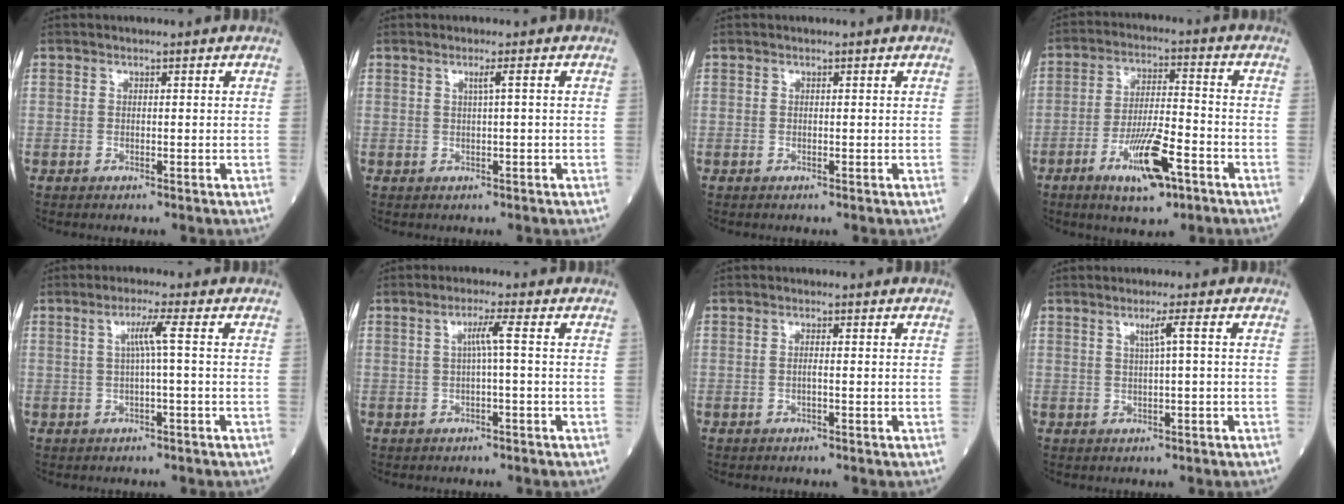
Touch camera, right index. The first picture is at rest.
{"total": 1.2, "force": [0.3, -0.4, 1.1], "torque": [-0.022, -0.001, 0.007]}
{"total": 0.0}
{"total": 10.5, "force": [-5.3, 2.3, 8.8], "torque": [-0.164, -0.006, -0.089]}
{"total": 3.2, "force": [0.4, -0.8, 3.1], "torque": [-0.062, 0.005, 0.007]}
{"total": 2.7, "force": [0.1, -0.6, 2.6], "torque": [-0.048, 0.004, 0.003]}
{"total": 1.0, "force": [-0.1, 0.0, 1.0], "torque": [-0.021, 0.000, -0.003]}
{"total": 2.1, "force": [0.5, -0.6, 2.0], "torque": [-0.037, -0.001, 0.012]}